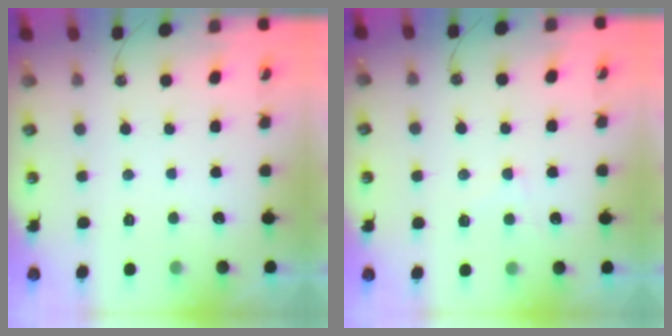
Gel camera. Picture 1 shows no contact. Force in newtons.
{"total": 2.4, "press": 2.2, "slide": 1.0}